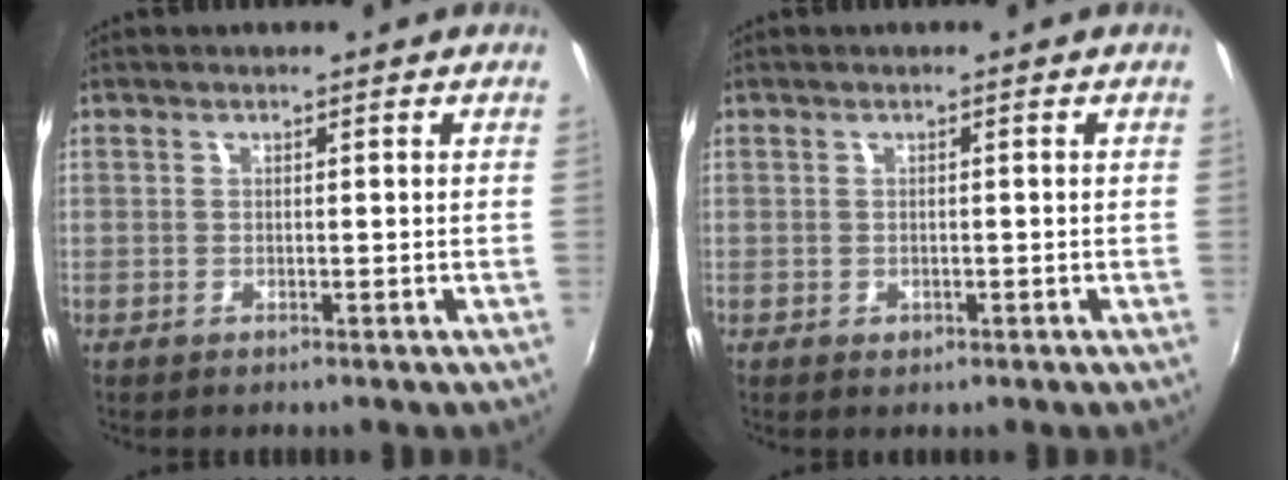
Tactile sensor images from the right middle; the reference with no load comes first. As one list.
[{"total": 0.8, "force": [-0.3, 0.7, 0.3], "torque": [-0.002, -0.003, -0.006]}]